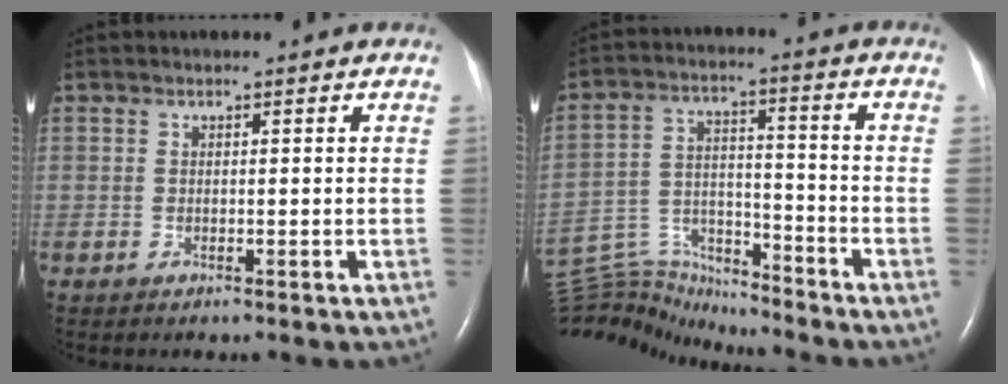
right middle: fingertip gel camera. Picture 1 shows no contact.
{"total": 15.7, "force": [-15.4, 2.1, 2.4], "torque": [-0.063, 0.027, -0.260]}